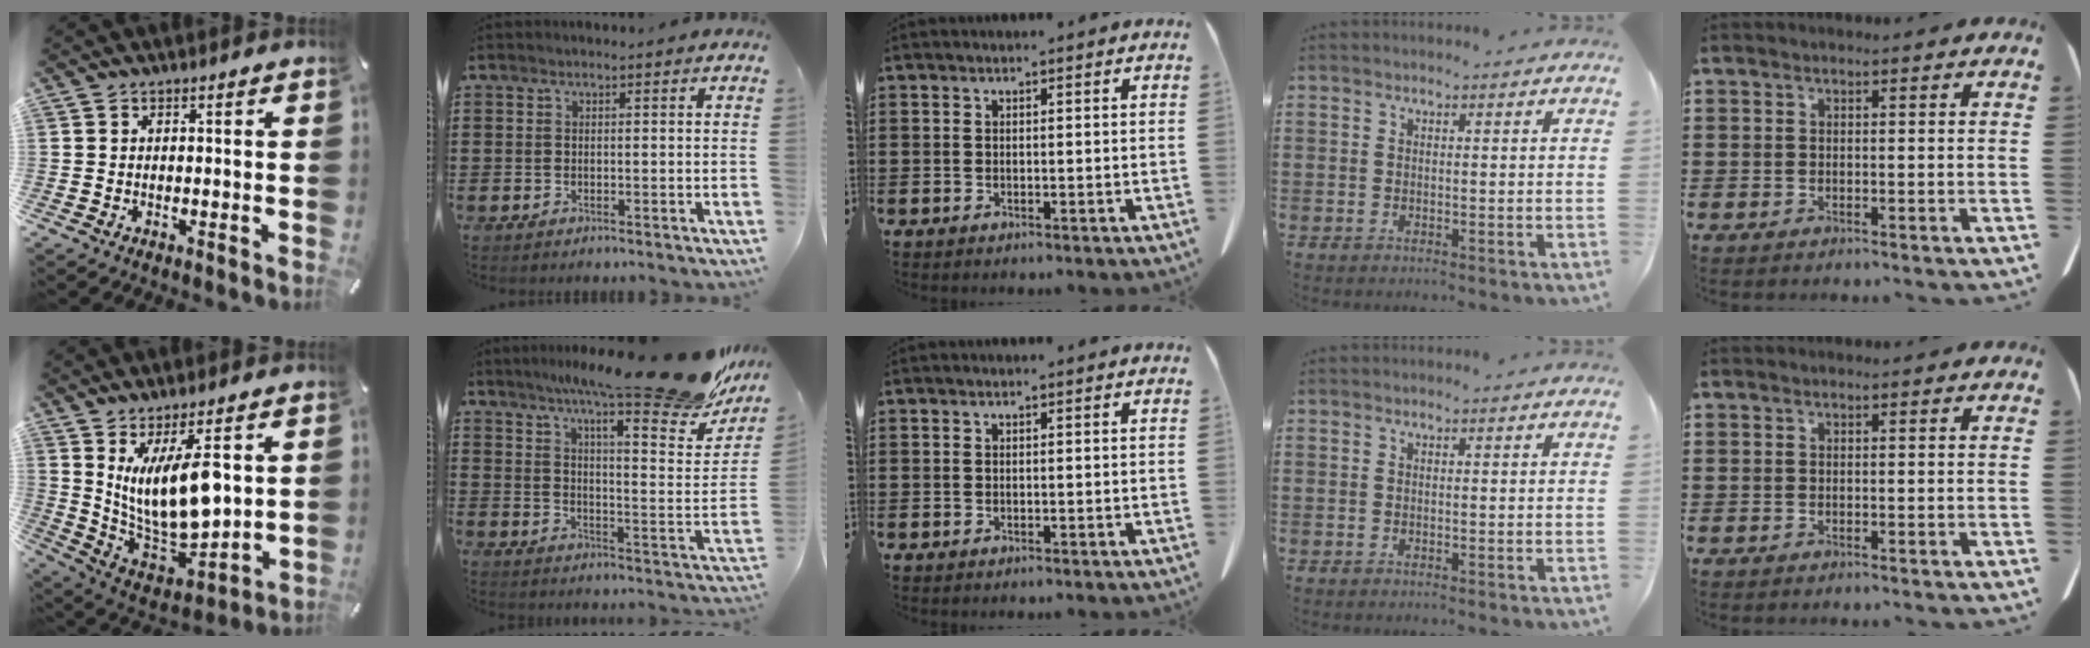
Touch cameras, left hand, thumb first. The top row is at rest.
{"thumb": {"total": 15.5, "force": [5.4, 6.4, 13.1], "torque": [-0.270, -0.043, 0.092]}, "index": {"total": 17.1, "force": [13.5, 1.2, 10.5], "torque": [-0.161, -0.084, 0.209]}}